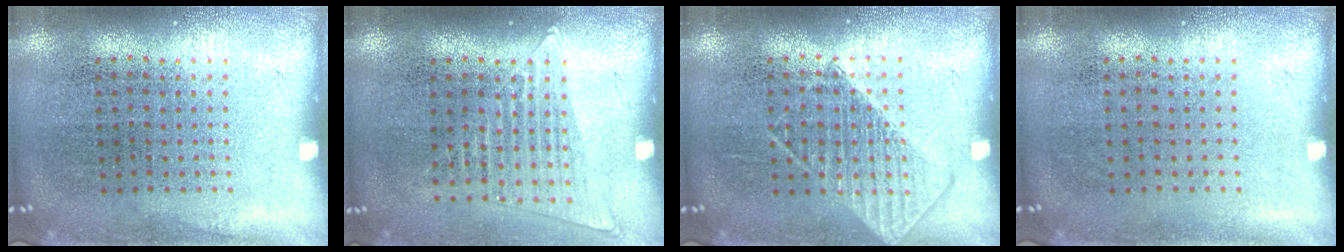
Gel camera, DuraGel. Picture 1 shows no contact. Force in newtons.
{"total": 1.3, "press": 1.2, "slide": 0.5}
{"total": 2.2, "press": 2.1, "slide": 0.4}
{"total": 0.0}